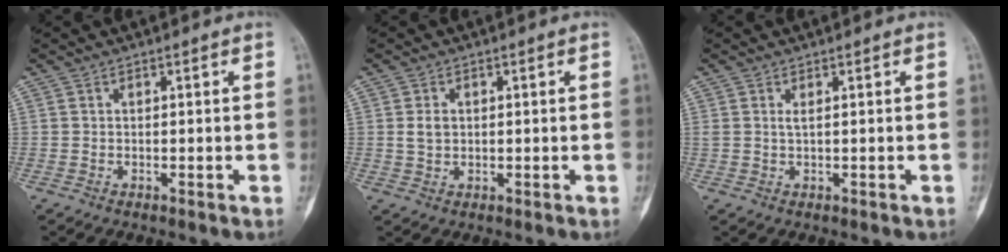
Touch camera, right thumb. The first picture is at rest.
{"total": 2.6, "force": [0.4, 1.9, 1.7], "torque": [-0.027, 0.002, 0.012]}
{"total": 0.8, "force": [0.2, 0.1, 0.8], "torque": [-0.026, 0.004, 0.008]}